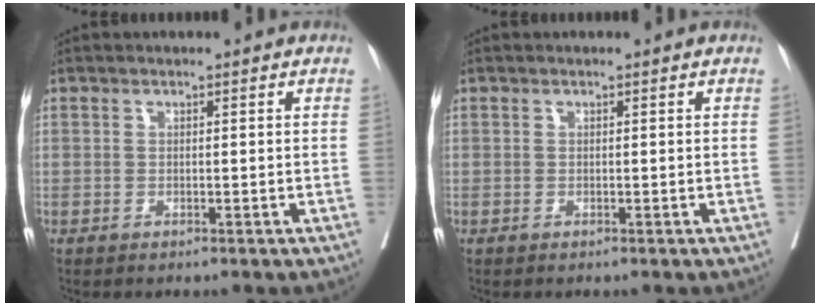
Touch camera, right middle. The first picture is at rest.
{"total": 0.0}